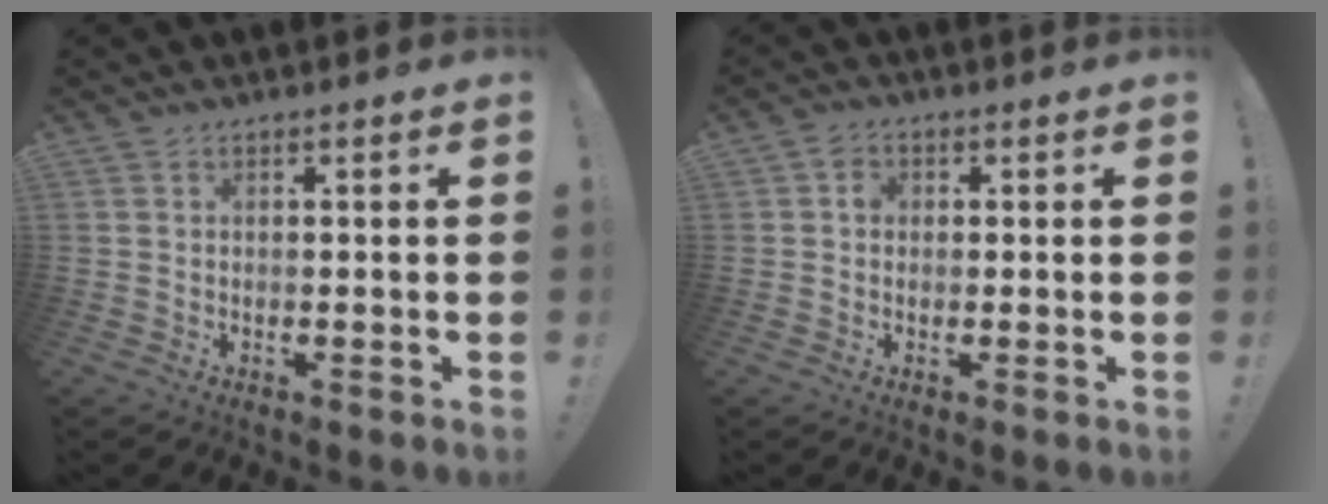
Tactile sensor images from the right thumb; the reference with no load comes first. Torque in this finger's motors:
{"motor_torque": [0.32, 0.20, 0.59, -0.09, -0.04]}